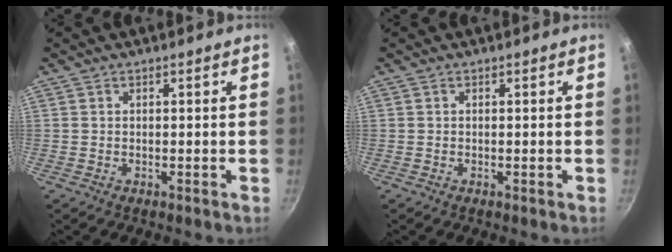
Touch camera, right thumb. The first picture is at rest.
{"total": 0.0}